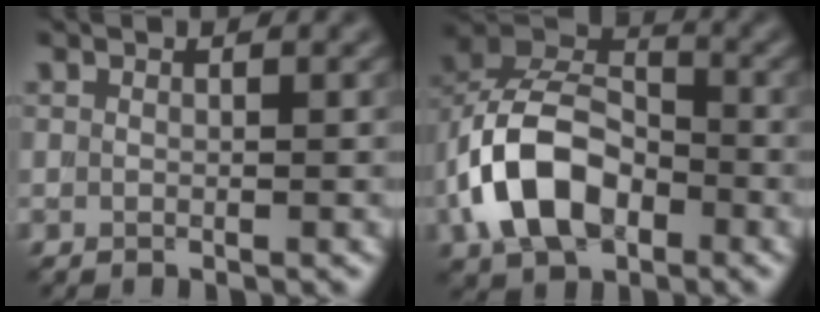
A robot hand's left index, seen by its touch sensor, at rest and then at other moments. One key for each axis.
{"total": 9.5, "fx": -3.0, "fy": 6.2, "fz": 6.5, "tx": -0.133, "ty": 0.013, "tz": -0.067}